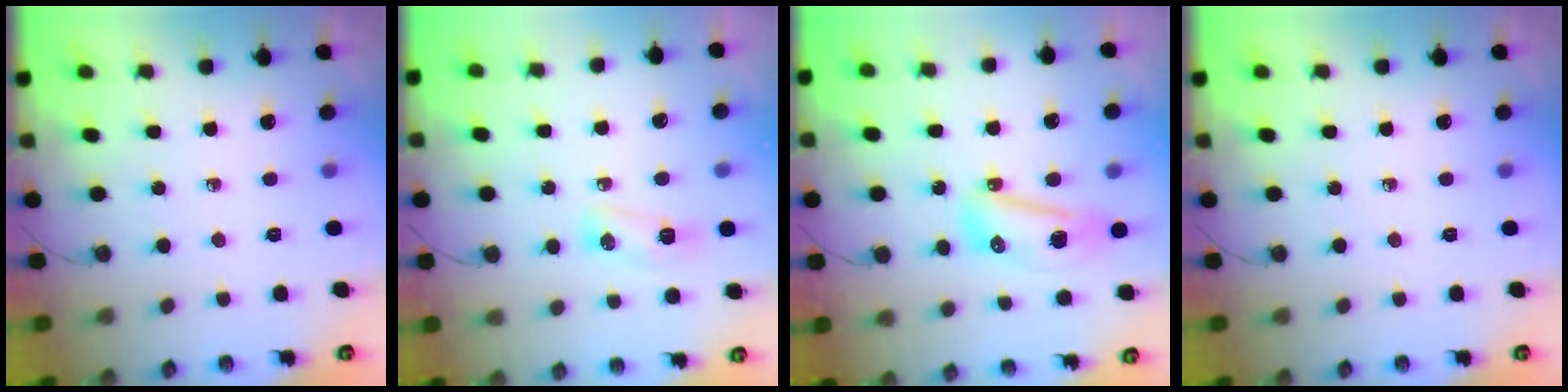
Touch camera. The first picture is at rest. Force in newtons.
{"total": 5.5, "press": 5.5, "slide": 0.5}
{"total": 8.7, "press": 8.6, "slide": 1.1}
{"total": 0.0}